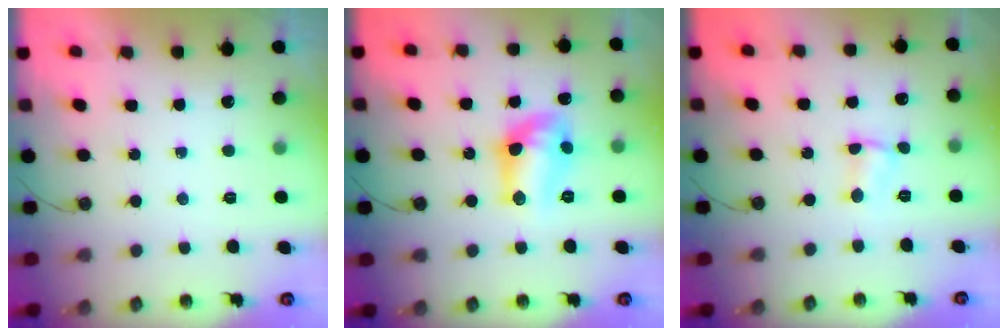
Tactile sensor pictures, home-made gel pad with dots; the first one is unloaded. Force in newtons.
{"total": 11.5, "press": 11.4, "slide": 0.8}
{"total": 2.0, "press": 2.0, "slide": 0.3}